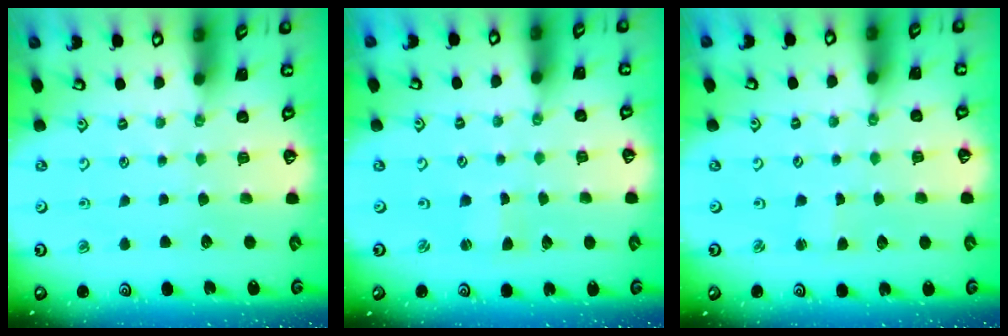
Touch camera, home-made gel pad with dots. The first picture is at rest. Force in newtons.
{"total": 0.0}
{"total": 1.0, "press": 1.0, "slide": 0.1}